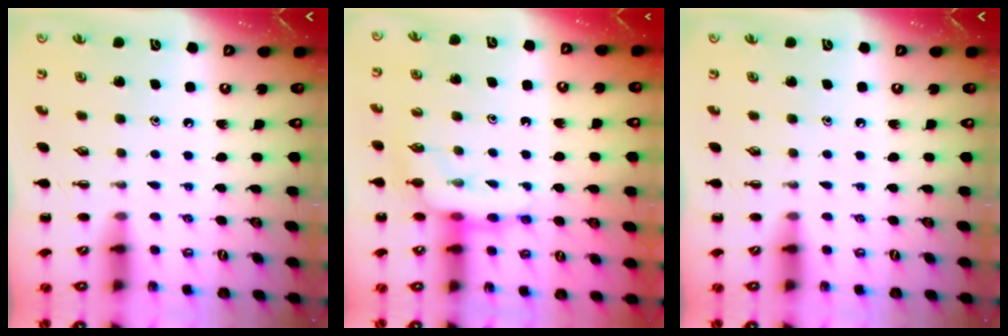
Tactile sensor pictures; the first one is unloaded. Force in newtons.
{"total": 10.0, "press": 9.9, "slide": 1.4}
{"total": 0.0}